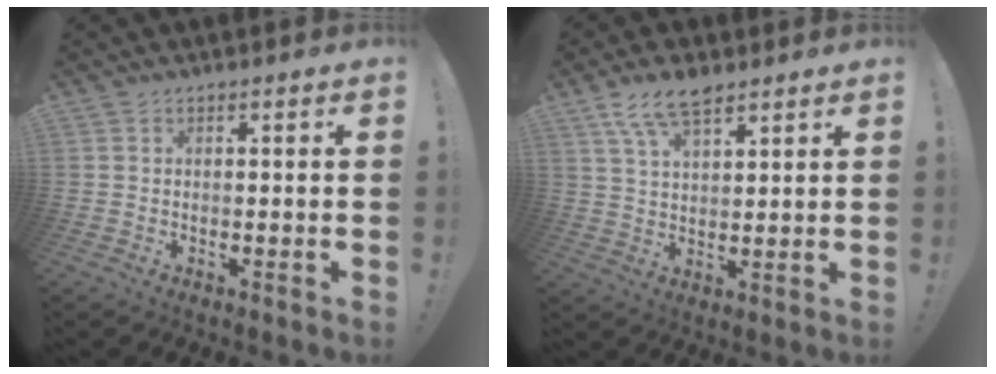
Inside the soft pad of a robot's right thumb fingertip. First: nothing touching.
{"total": 9.2, "force": [6.4, 3.6, 5.5], "torque": [-0.102, -0.024, 0.120]}